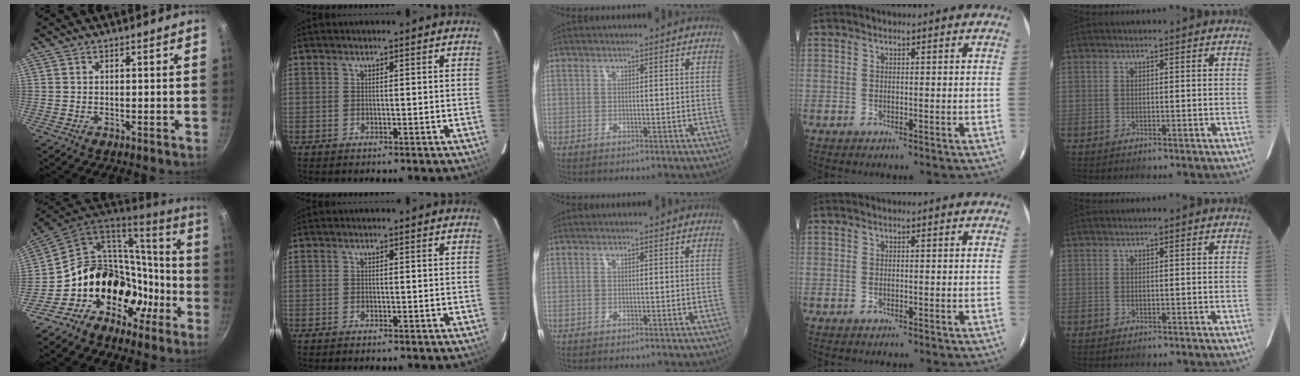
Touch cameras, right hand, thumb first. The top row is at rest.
{"thumb": {"total": 21.5, "force": [-7.4, 15.6, 12.7], "torque": [-0.153, 0.087, -0.118]}}